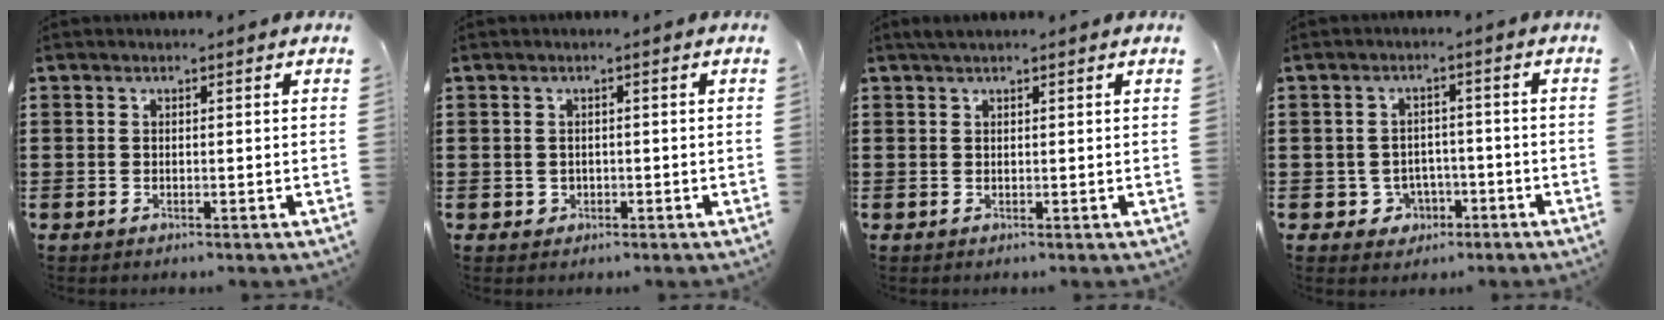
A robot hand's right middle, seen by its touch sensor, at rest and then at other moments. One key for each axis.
{"total": 0.9, "fx": 0.0, "fy": 0.9, "fz": 0.2, "tx": -0.007, "ty": 0.007, "tz": -0.001}
{"total": 1.1, "fx": 0.9, "fy": 0.4, "fz": 0.6, "tx": -0.014, "ty": 0.003, "tz": 0.016}
{"total": 3.2, "fx": -1.6, "fy": 2.6, "fz": 0.9, "tx": -0.026, "ty": 0.004, "tz": -0.036}